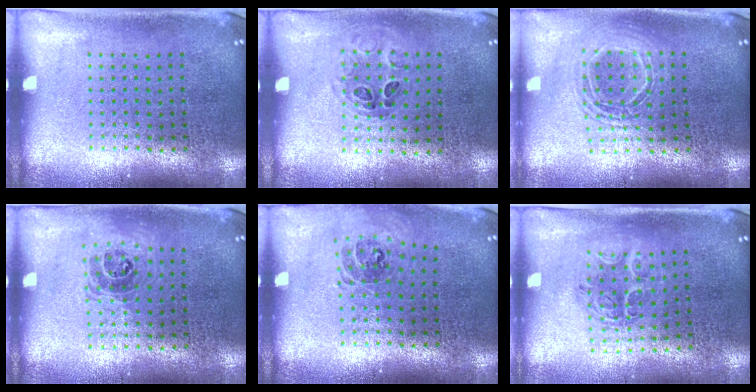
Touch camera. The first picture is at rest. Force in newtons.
{"total": 0.9, "press": 0.6, "slide": 0.7}
{"total": 1.7, "press": 1.4, "slide": 0.9}
{"total": 1.1, "press": 0.9, "slide": 0.6}
{"total": 0.9, "press": 0.8, "slide": 0.3}
{"total": 1.2, "press": 1.2, "slide": 0.4}